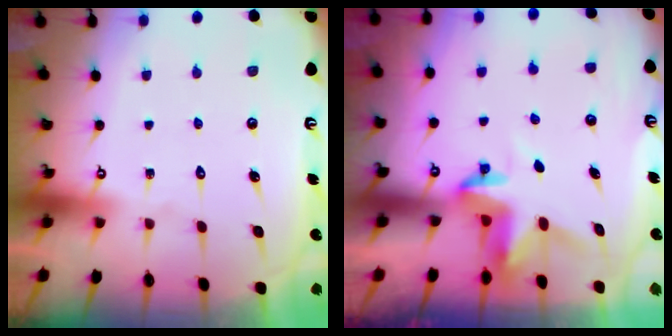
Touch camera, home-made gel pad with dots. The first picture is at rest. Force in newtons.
{"total": 3.8, "press": 3.8, "slide": 0.3}